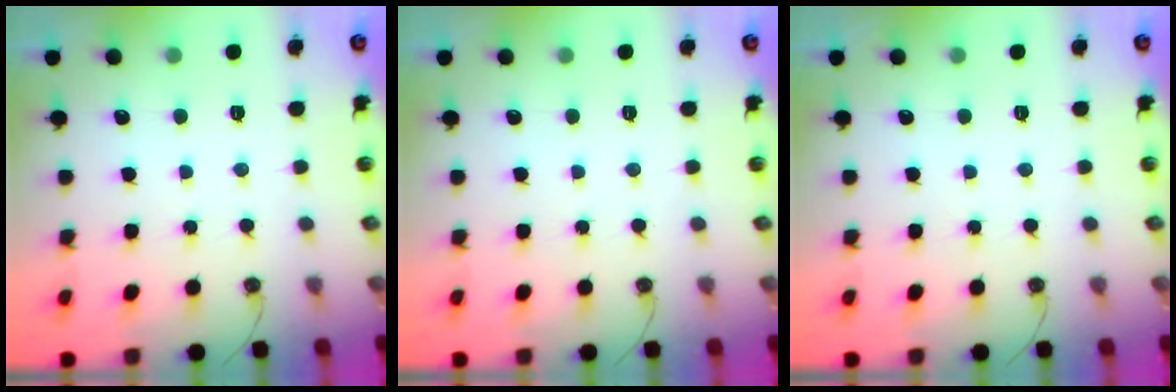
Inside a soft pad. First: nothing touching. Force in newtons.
{"total": 0.0}
{"total": 0.0}